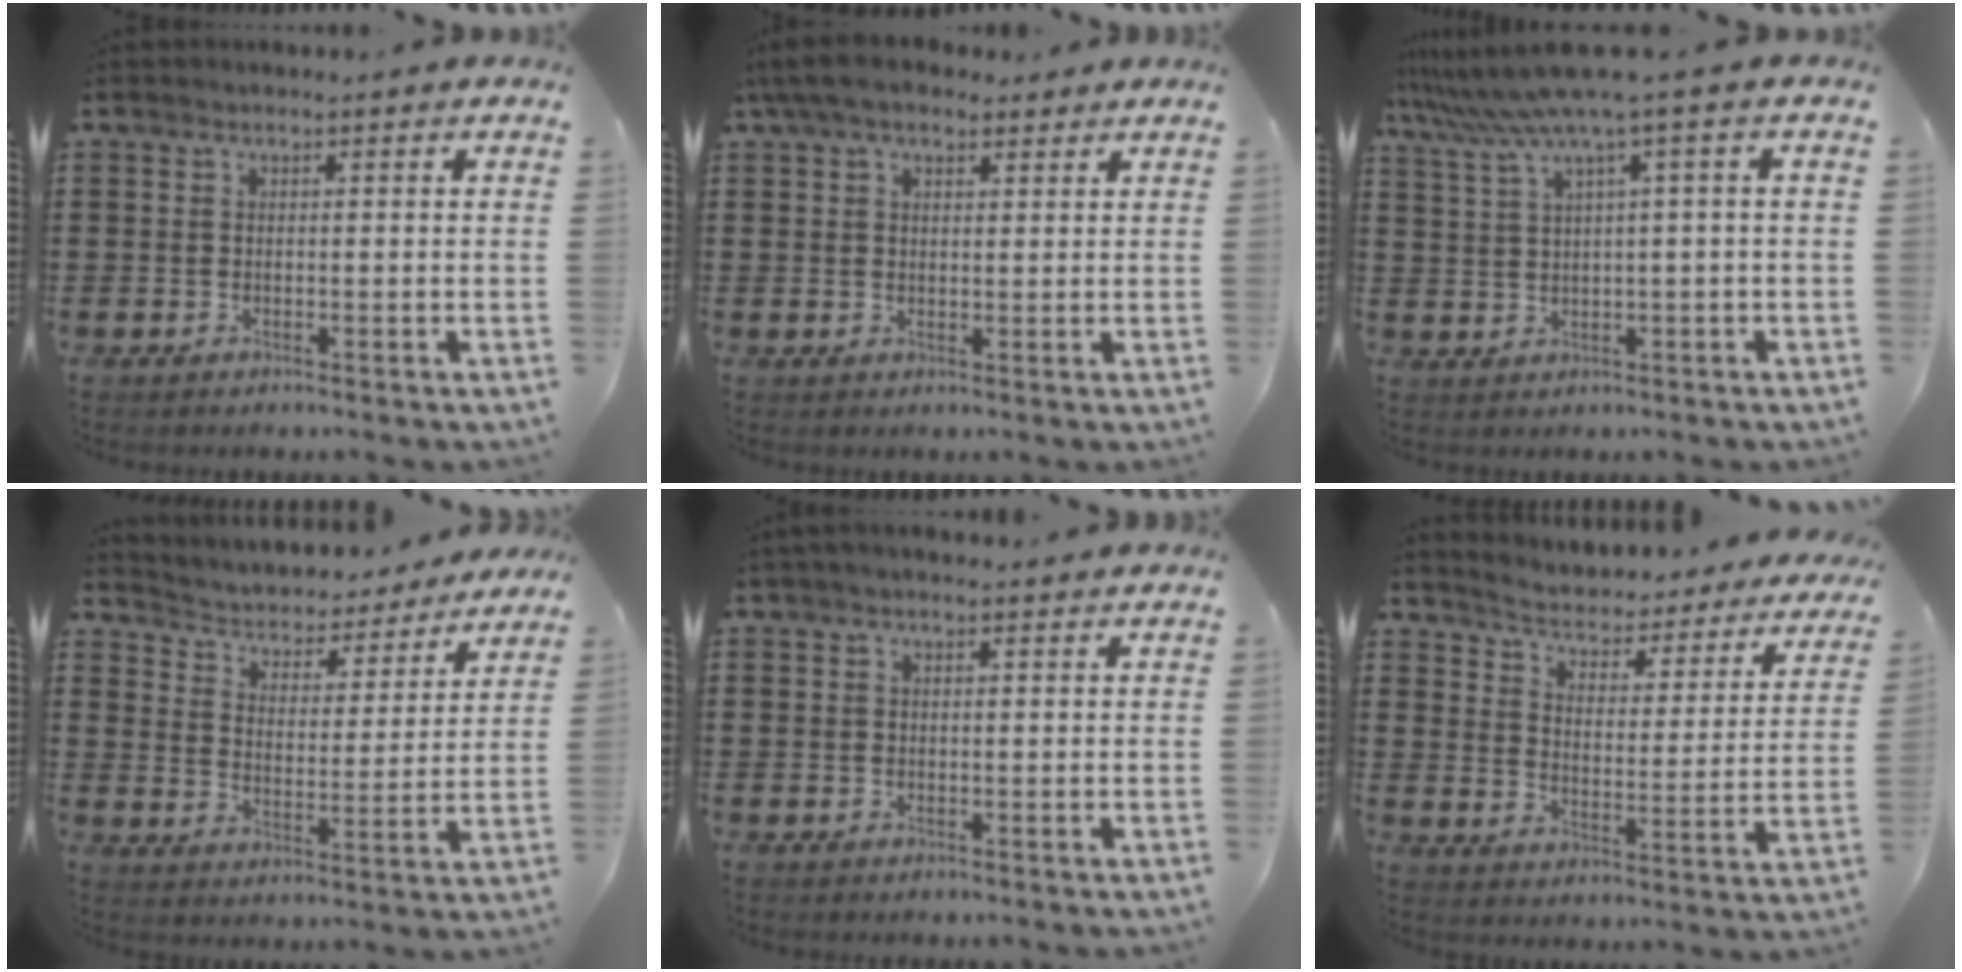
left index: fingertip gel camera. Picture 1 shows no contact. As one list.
[{"total": 5.3, "force": [3.9, 2.1, 2.8], "torque": [-0.068, 0.004, 0.074]}, {"total": 5.8, "force": [2.5, -0.7, 5.2], "torque": [-0.125, -0.029, 0.035]}, {"total": 2.9, "force": [2.9, 0.6, 0.1], "torque": [-0.024, -0.030, 0.040]}, {"total": 1.2, "force": [0.9, 0.2, 0.8], "torque": [-0.015, 0.003, 0.016]}, {"total": 2.2, "force": [2.1, 0.6, 0.6], "torque": [-0.029, -0.027, 0.022]}]